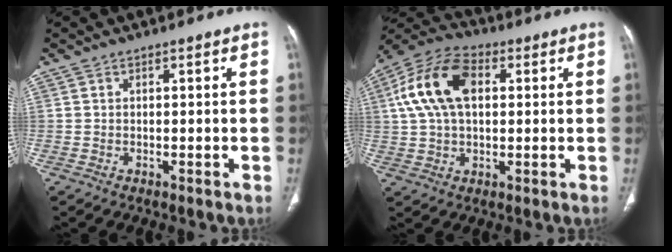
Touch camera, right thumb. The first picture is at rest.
{"total": 14.5, "force": [3.2, 8.8, 11.1], "torque": [-0.217, 0.024, 0.052]}